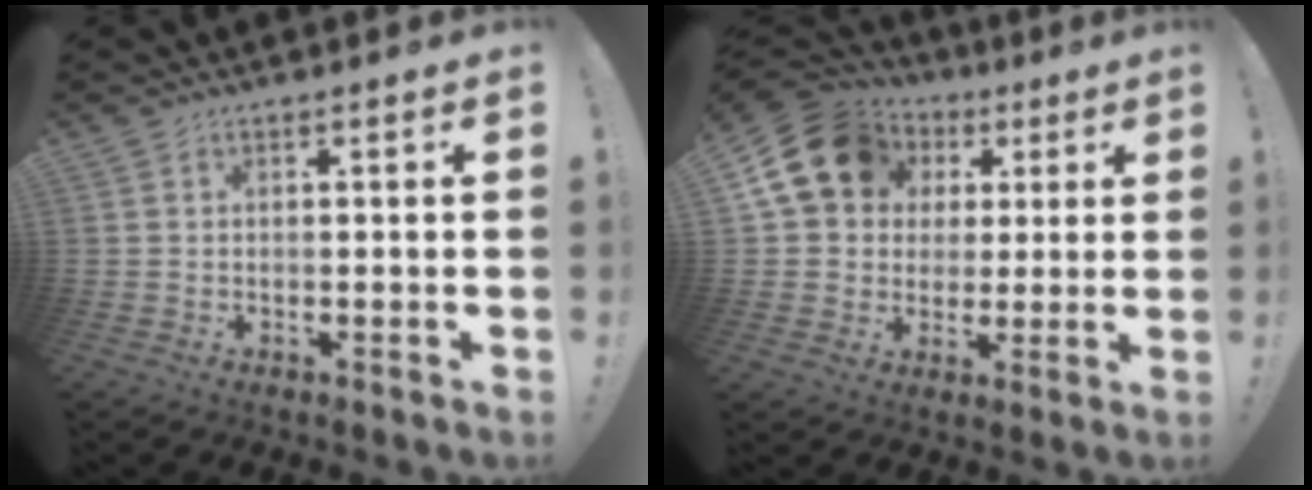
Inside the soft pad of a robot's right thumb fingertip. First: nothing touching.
{"total": 17.1, "force": [6.2, 13.8, 8.1], "torque": [-0.125, -0.024, 0.126]}